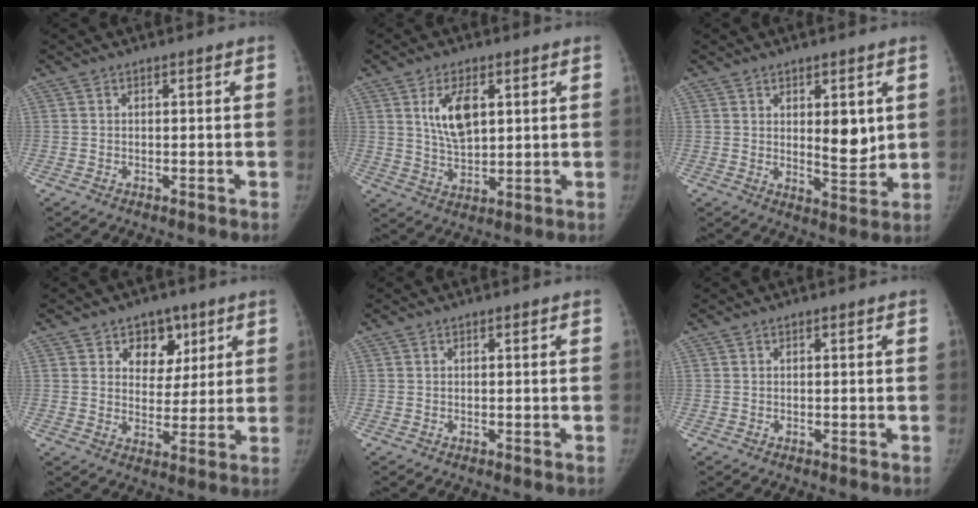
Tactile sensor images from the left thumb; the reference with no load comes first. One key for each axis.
{"total": 8.5, "fx": 2.7, "fy": 4.2, "fz": 6.8, "tx": -0.112, "ty": -0.014, "tz": 0.056}
{"total": 7.8, "fx": 2.0, "fy": 3.5, "fz": 6.7, "tx": -0.075, "ty": -0.025, "tz": 0.036}
{"total": 8.0, "fx": 4.1, "fy": 6.1, "fz": 3.2, "tx": -0.004, "ty": -0.016, "tz": 0.061}
{"total": 0.0}
{"total": 0.0}